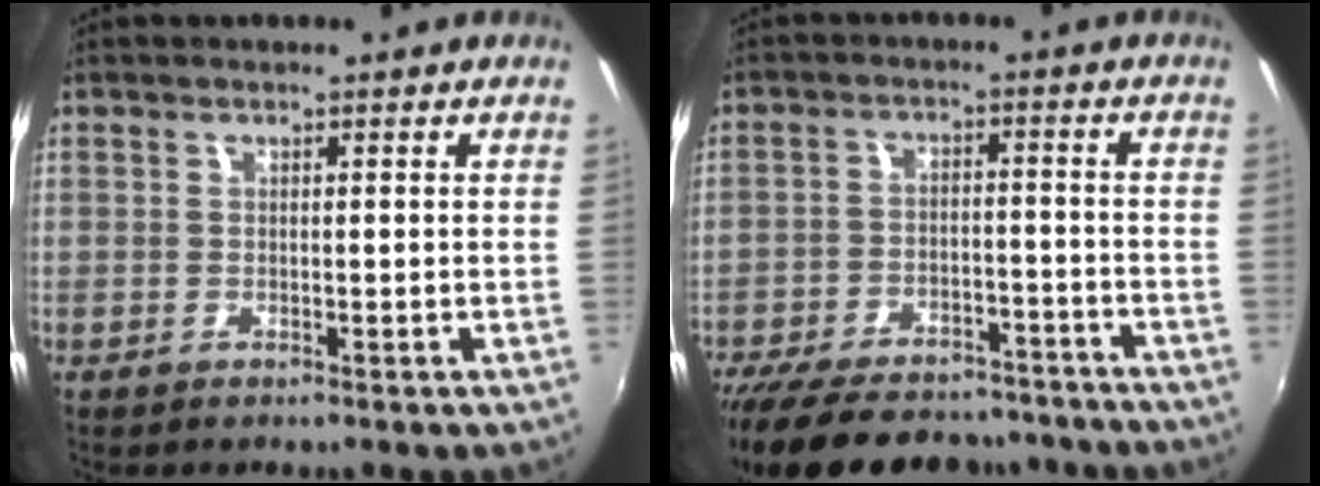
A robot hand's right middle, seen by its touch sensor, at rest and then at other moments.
{"total": 21.7, "force": [-18.2, 7.9, 8.8], "torque": [-0.191, 0.001, -0.249]}